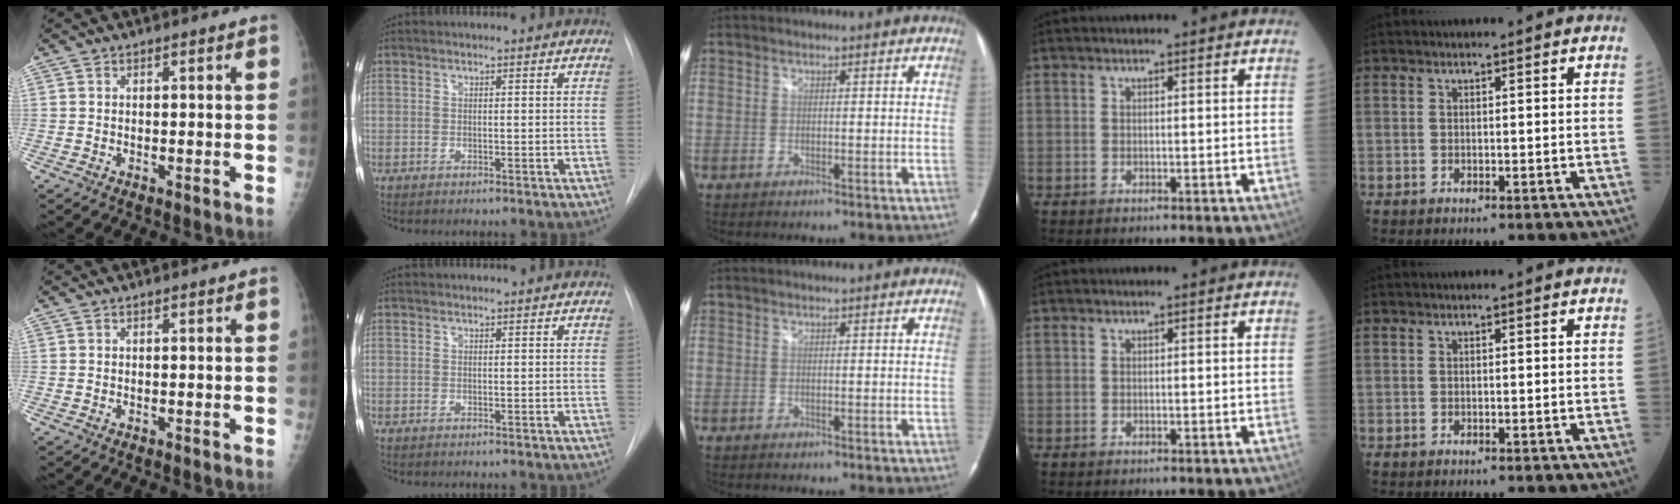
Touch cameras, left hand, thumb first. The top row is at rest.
{}